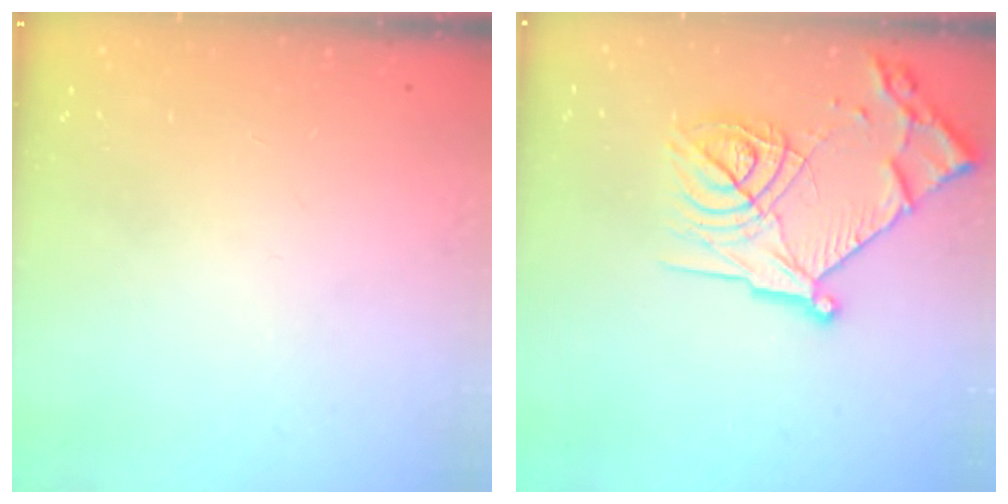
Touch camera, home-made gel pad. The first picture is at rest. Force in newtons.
{"total": 20.3, "press": 20.2, "slide": 1.9}